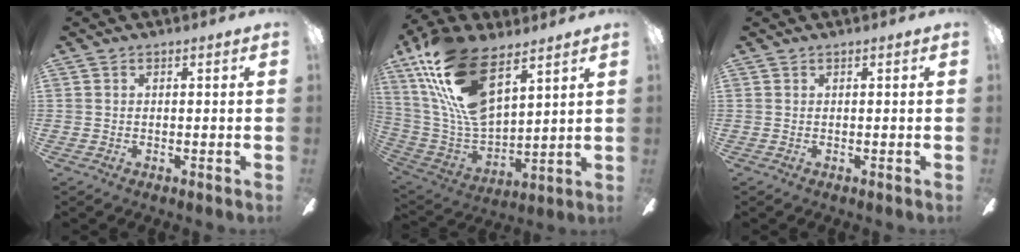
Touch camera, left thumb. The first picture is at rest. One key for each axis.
{"total": 22.3, "fx": 12.9, "fy": 9.8, "fz": 15.4, "tx": -0.344, "ty": -0.067, "tz": 0.229}
{"total": 0.0}